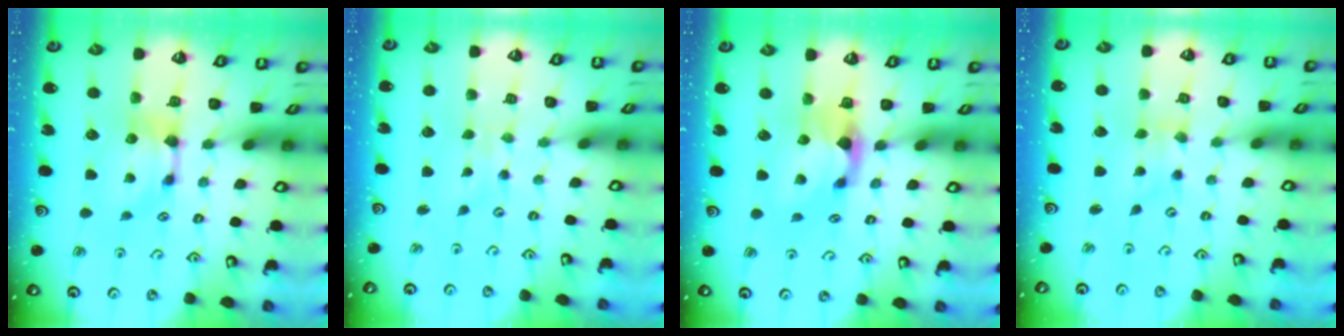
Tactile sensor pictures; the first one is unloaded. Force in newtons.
{"total": 2.7, "press": 2.6, "slide": 0.4}
{"total": 1.8, "press": 1.2, "slide": 1.4}
{"total": 2.6, "press": 2.4, "slide": 0.8}